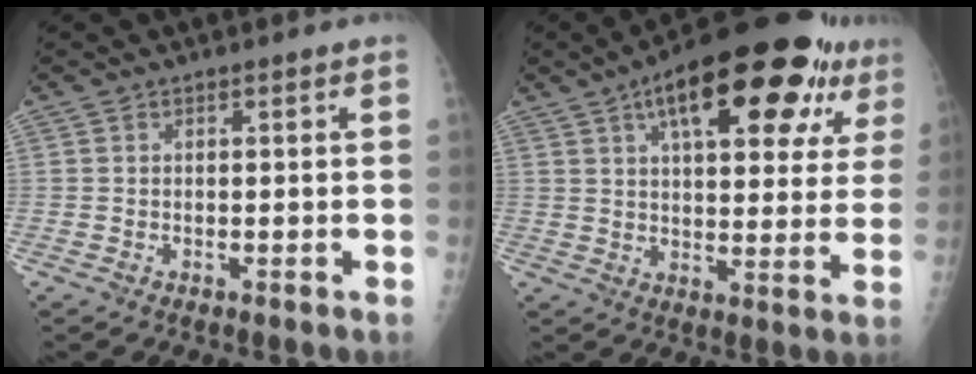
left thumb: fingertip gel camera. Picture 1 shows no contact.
{"total": 23.8, "force": [11.9, 9.2, 18.4], "torque": [-0.237, 0.001, 0.168]}